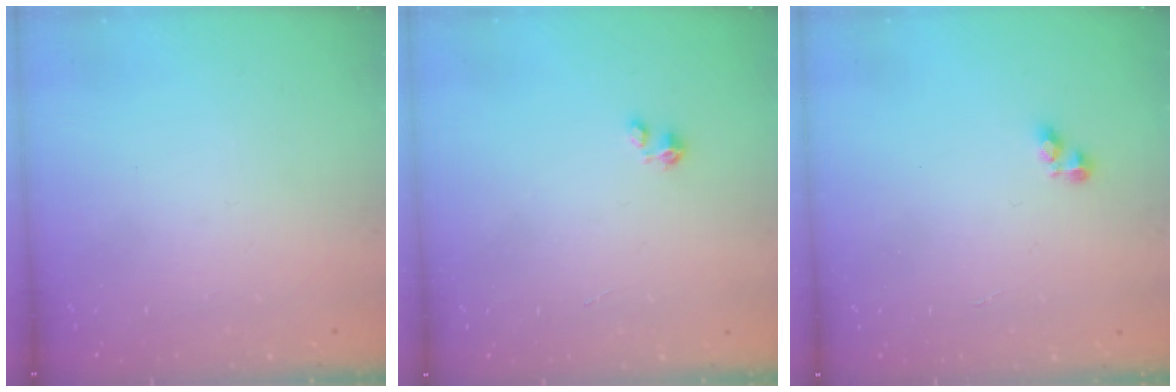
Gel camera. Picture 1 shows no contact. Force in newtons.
{"total": 0.8, "press": 0.7, "slide": 0.3}
{"total": 1.8, "press": 1.7, "slide": 0.3}